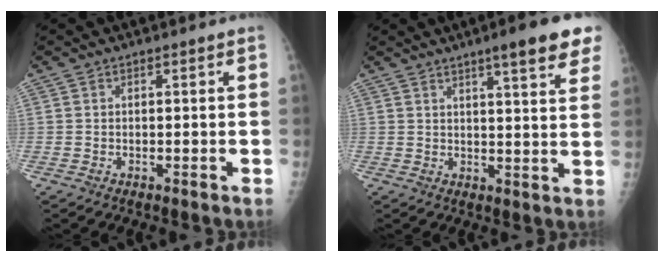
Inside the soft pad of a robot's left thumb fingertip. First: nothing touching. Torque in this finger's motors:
{"motor_torque": [3.09, 1.91, 0.89, -0.63, 0.09]}